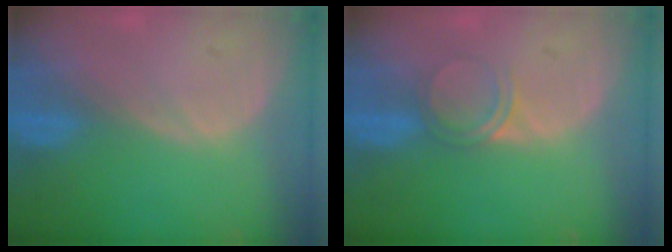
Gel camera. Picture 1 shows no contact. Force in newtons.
{"total": 2.9, "press": 2.6, "slide": 1.1}